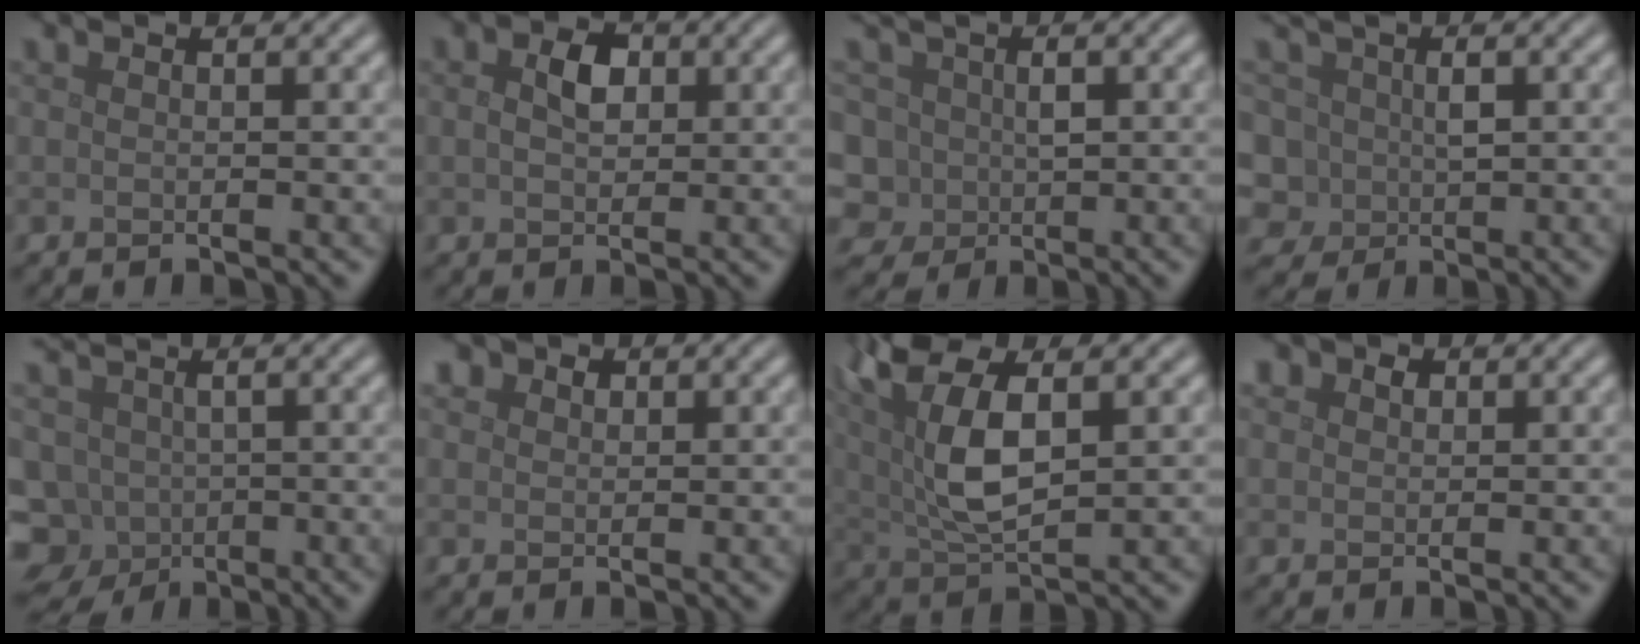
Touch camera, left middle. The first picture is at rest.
{"total": 2.7, "force": [0.5, 1.9, 1.8], "torque": [-0.039, 0.004, 0.008]}
{"total": 5.3, "force": [-0.3, 4.5, 2.8], "torque": [-0.051, 0.022, -0.015]}
{"total": 4.4, "force": [0.1, 3.5, 2.6], "torque": [-0.045, 0.008, 0.006]}
{"total": 6.8, "force": [-2.8, 5.6, 2.7], "torque": [-0.063, -0.007, -0.044]}
{"total": 2.6, "force": [1.6, 1.9, 1.0], "torque": [-0.023, 0.004, 0.017]}
{"total": 8.7, "force": [2.3, 3.9, 7.4], "torque": [-0.160, 0.015, 0.040]}
{"total": 2.0, "force": [1.0, 1.5, 0.8], "torque": [-0.011, 0.007, 0.004]}